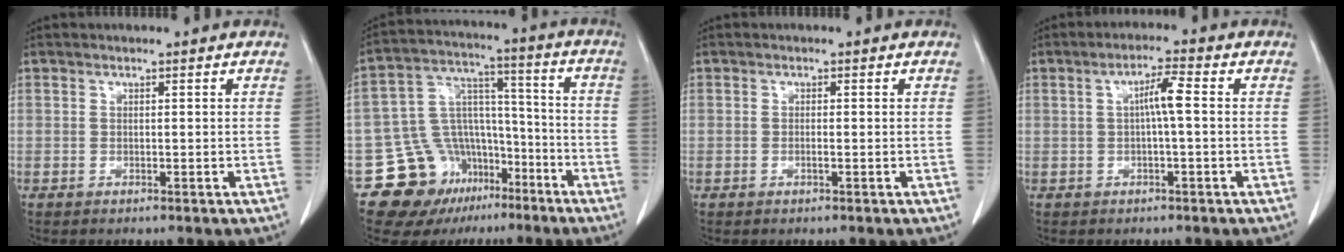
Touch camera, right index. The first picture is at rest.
{"total": 15.4, "force": [-9.0, 11.4, 5.2], "torque": [-0.086, 0.081, -0.133]}
{"total": 0.7, "force": [-0.3, 0.1, 0.7], "torque": [-0.015, 0.000, -0.003]}
{"total": 3.9, "force": [0.2, 0.2, 3.8], "torque": [-0.068, 0.010, 0.004]}